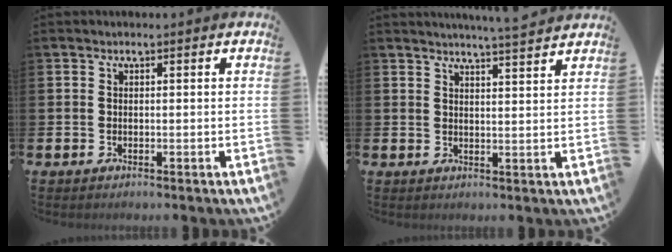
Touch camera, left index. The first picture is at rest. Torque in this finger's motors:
{"motor_torque": [0.80, -1.04, 0.25, 0.10]}